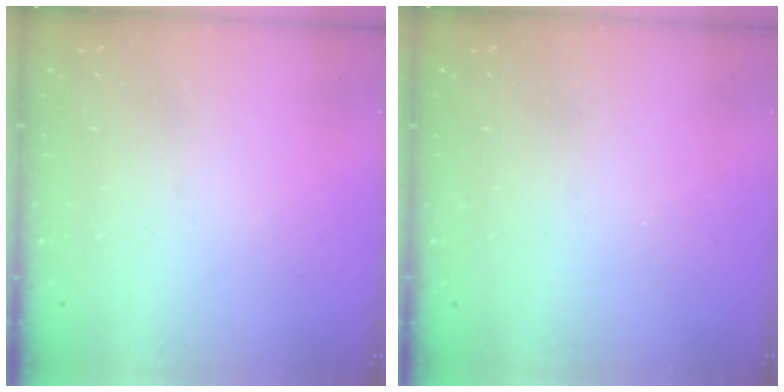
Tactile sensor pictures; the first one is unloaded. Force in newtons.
{"total": 2.2, "press": 2.1, "slide": 0.4}